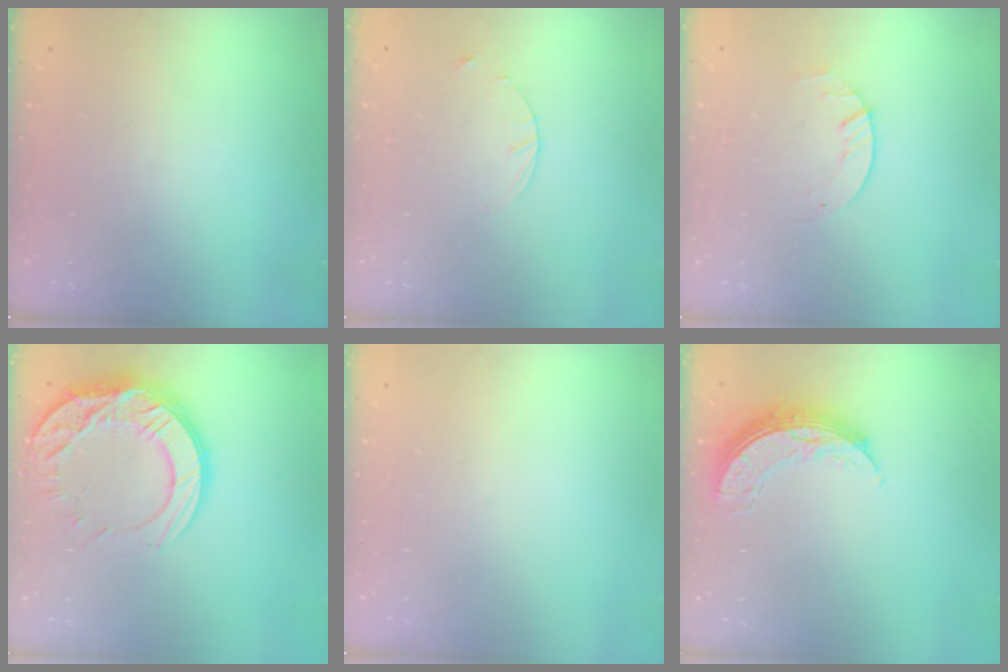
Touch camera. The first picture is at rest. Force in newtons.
{"total": 1.6, "press": 1.6, "slide": 0.2}
{"total": 1.4, "press": 1.4, "slide": 0.2}
{"total": 17.2, "press": 17.2, "slide": 1.0}
{"total": 0.0}
{"total": 7.9, "press": 7.8, "slide": 0.8}